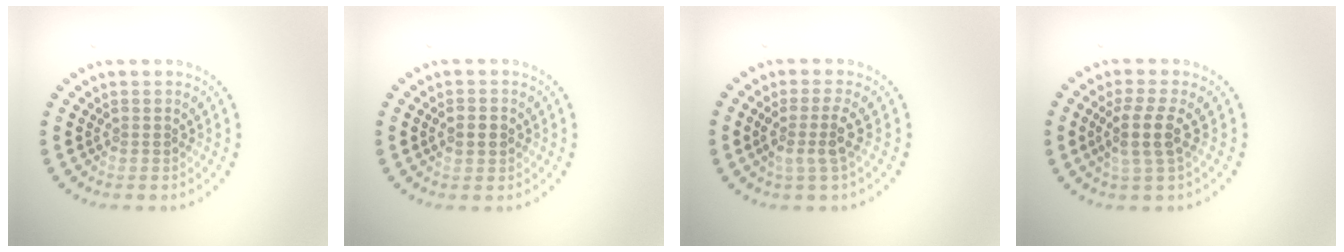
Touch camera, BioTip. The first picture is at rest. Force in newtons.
{"total": 2.3, "press": 2.3, "slide": 0.1}
{"total": 2.5, "press": 1.9, "slide": 1.5}
{"total": 2.9, "press": 2.4, "slide": 1.6}